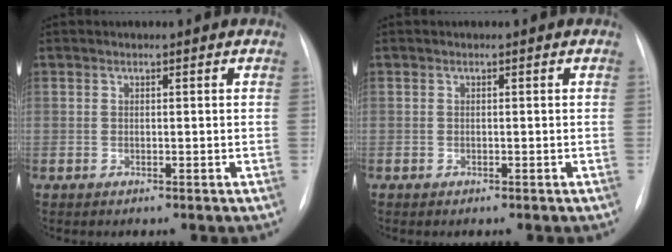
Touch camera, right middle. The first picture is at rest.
{"total": 0.0}